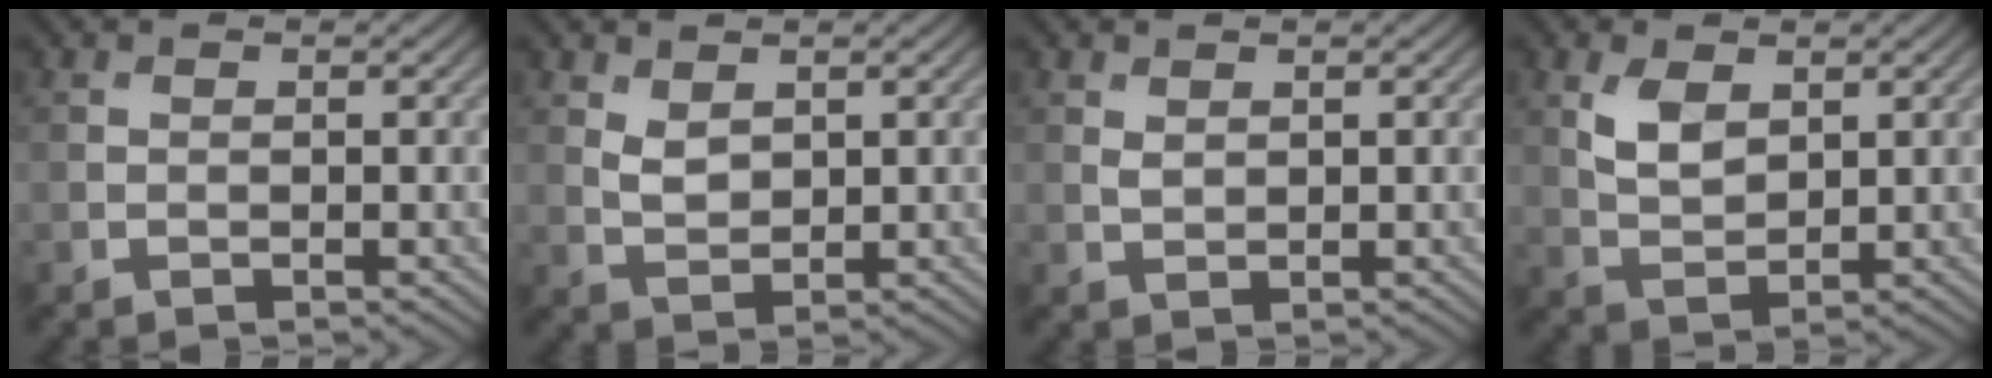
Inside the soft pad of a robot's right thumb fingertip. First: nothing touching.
{"total": 2.3, "force": [1.3, 1.3, 1.4], "torque": [-0.035, -0.005, 0.030]}
{"total": 1.0, "force": [0.6, 0.5, 0.6], "torque": [-0.019, -0.003, 0.015]}
{"total": 4.2, "force": [1.7, 2.4, 3.0], "torque": [-0.073, -0.002, 0.038]}